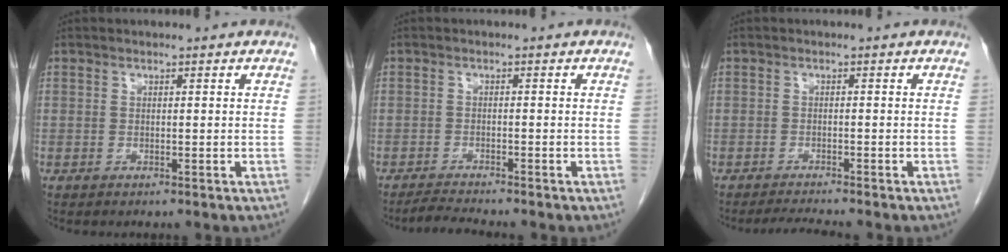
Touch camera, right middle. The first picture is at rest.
{"total": 2.8, "force": [-2.6, -0.7, 0.6], "torque": [-0.019, -0.016, -0.049]}
{"total": 2.6, "force": [-2.4, -0.8, 0.5], "torque": [-0.016, -0.014, -0.042]}